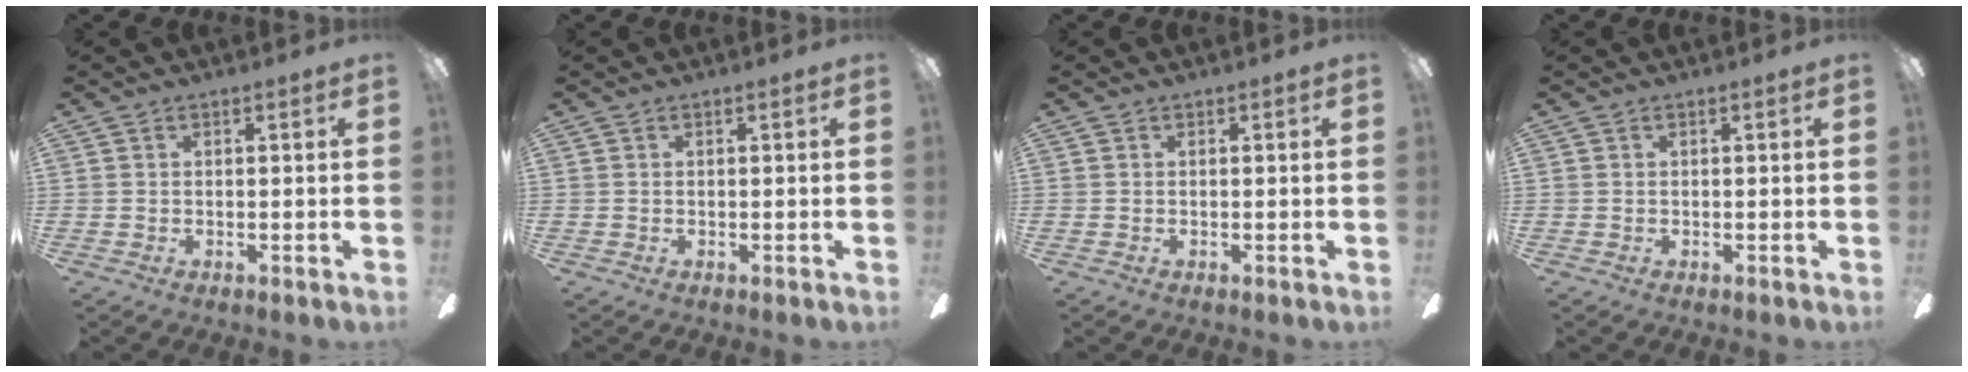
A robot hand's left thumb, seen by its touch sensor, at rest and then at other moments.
{"total": 0.0}
{"total": 0.0}
{"total": 0.0}